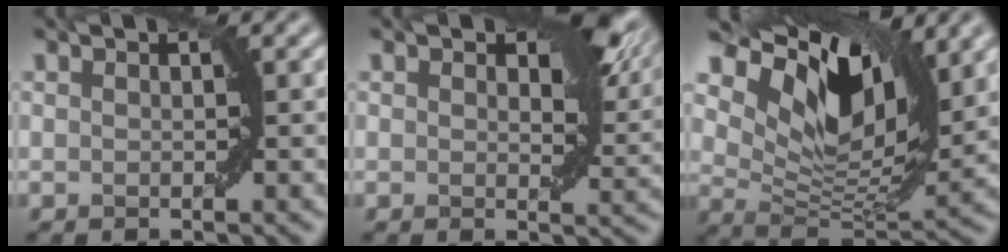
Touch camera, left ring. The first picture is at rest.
{"total": 6.3, "force": [2.6, 3.2, 4.8], "torque": [-0.059, -0.002, 0.036]}
{"total": 10.4, "force": [5.5, 5.2, 7.2], "torque": [-0.135, -0.006, 0.100]}